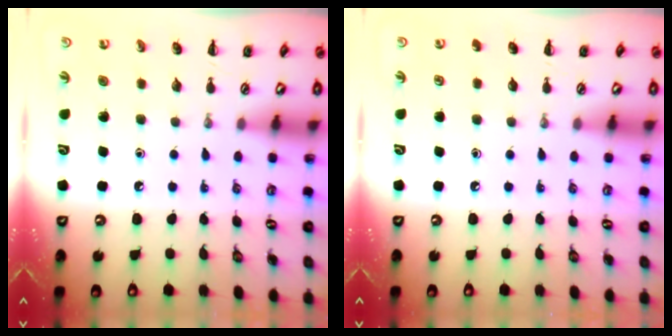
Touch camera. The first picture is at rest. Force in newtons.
{"total": 0.0}